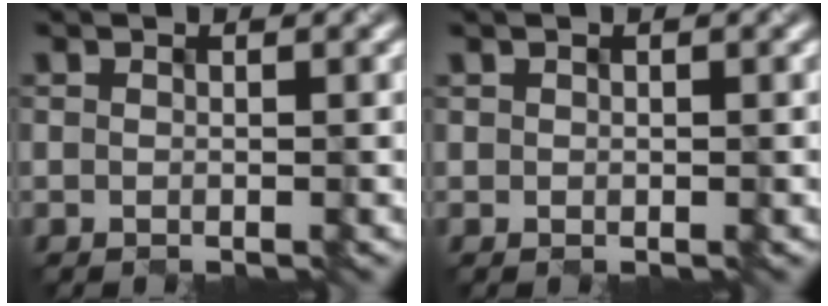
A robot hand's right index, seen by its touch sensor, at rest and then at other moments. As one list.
[{"total": 0.0}]